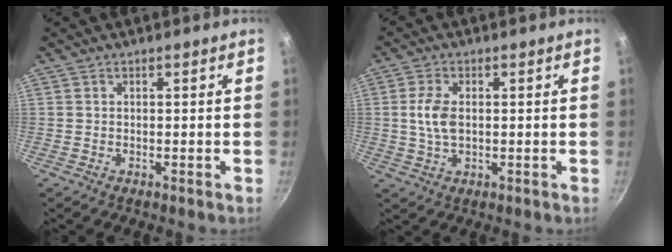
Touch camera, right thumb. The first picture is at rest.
{"total": 5.7, "force": [0.3, 3.2, 4.6], "torque": [-0.089, 0.005, 0.006]}